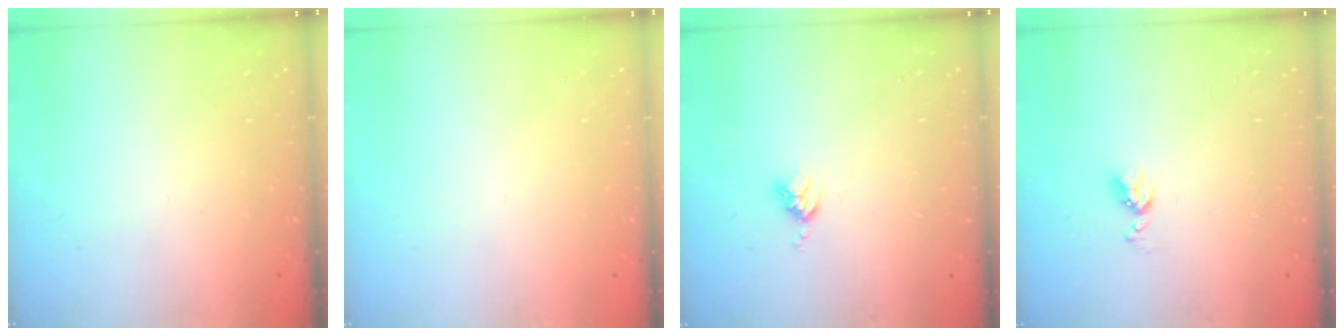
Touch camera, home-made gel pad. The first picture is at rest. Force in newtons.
{"total": 0.0}
{"total": 3.9, "press": 3.8, "slide": 0.5}
{"total": 4.1, "press": 4.1, "slide": 0.5}